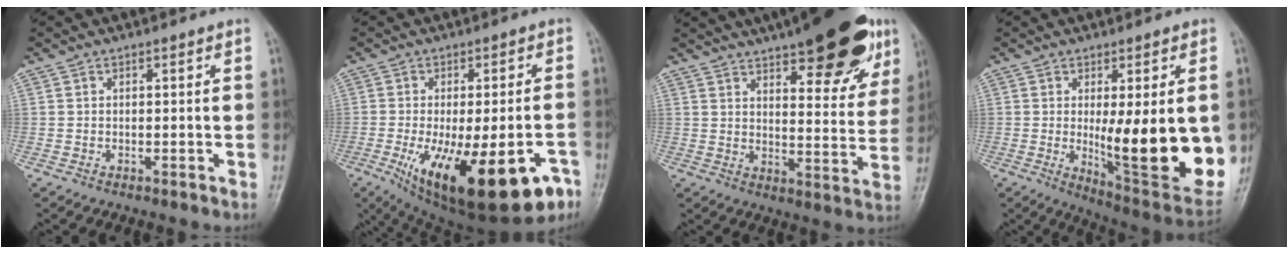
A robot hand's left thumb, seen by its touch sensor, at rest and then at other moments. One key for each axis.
{"total": 23.1, "fx": -10.2, "fy": 8.7, "fz": 18.8, "tx": -0.236, "ty": -0.006, "tz": -0.131}
{"total": 22.7, "fx": 14.2, "fy": 7.7, "fz": 16.0, "tx": -0.182, "ty": -0.031, "tz": 0.188}
{"total": 20.1, "fx": -0.8, "fy": 5.7, "fz": 19.3, "tx": -0.240, "ty": -0.042, "tz": 0.010}